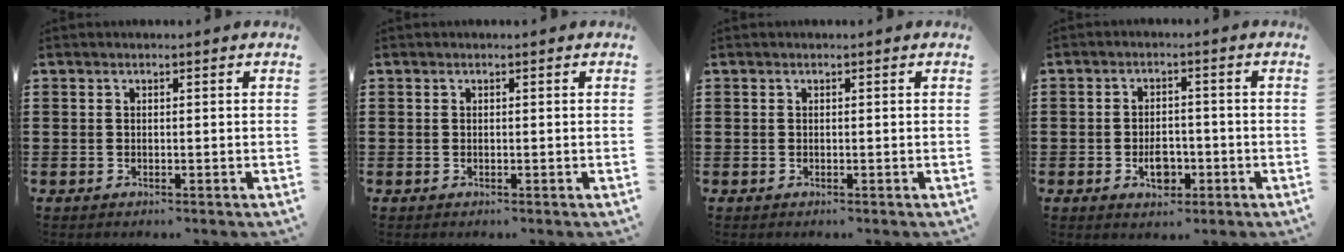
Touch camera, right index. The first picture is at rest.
{"total": 0.0}
{"total": 0.0}
{"total": 4.3, "force": [-1.6, 2.4, 3.1], "torque": [-0.048, 0.000, -0.029]}